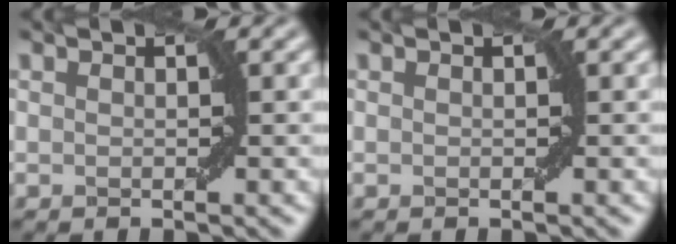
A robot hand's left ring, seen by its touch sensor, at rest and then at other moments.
{"total": 0.0}